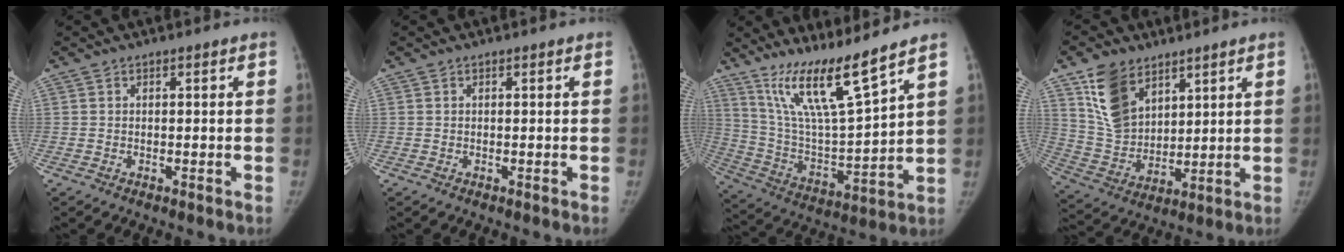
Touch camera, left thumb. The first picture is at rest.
{"total": 0.0}
{"total": 15.5, "force": [11.5, 1.2, 10.3], "torque": [-0.174, -0.075, 0.226]}
{"total": 12.8, "force": [7.2, 8.2, 6.7], "torque": [-0.098, -0.032, 0.153]}